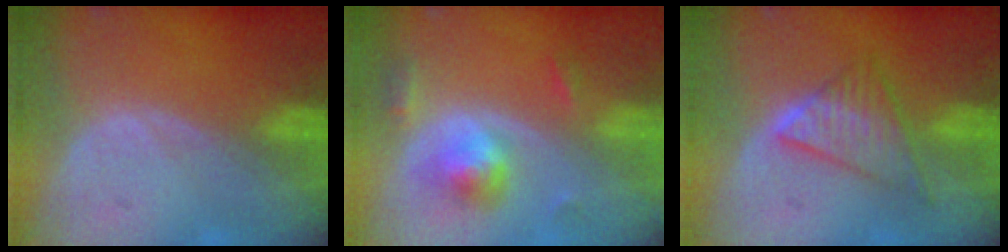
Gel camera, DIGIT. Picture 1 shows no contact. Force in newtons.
{"total": 5.6, "press": 5.2, "slide": 2.0}
{"total": 6.4, "press": 6.4, "slide": 0.1}